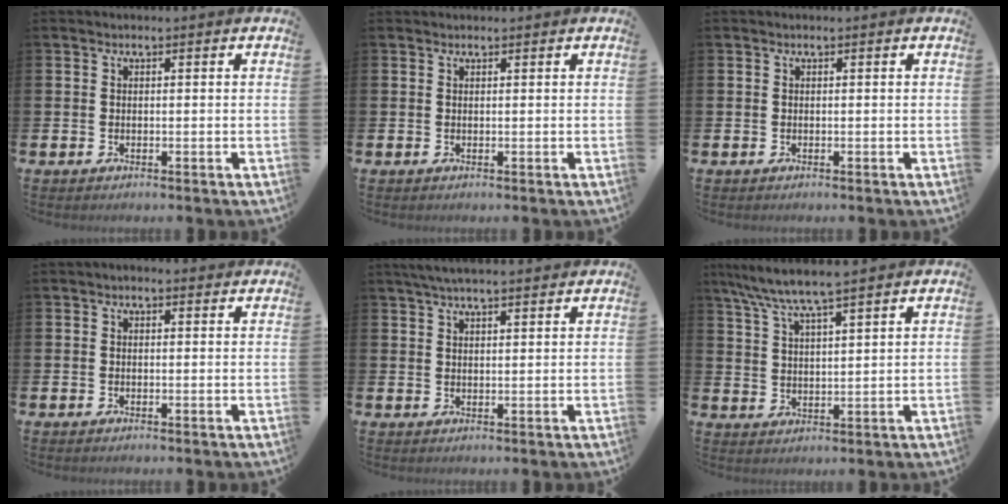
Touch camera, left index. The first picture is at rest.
{"total": 0.6, "force": [0.6, 0.1, 0.0], "torque": [0.012, -0.004, 0.008]}
{"total": 0.0}
{"total": 0.6, "force": [0.2, 0.4, 0.4], "torque": [-0.004, 0.005, 0.001]}
{"total": 3.8, "force": [3.4, 0.6, 1.7], "torque": [-0.038, -0.004, 0.061]}
{"total": 6.3, "force": [5.7, 0.1, 2.6], "torque": [-0.072, -0.022, 0.101]}